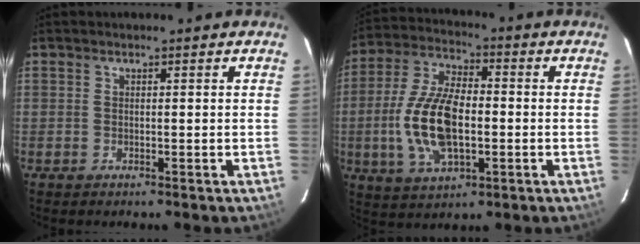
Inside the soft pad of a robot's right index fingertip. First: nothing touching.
{"total": 15.1, "force": [-2.3, 7.2, 13.1], "torque": [-0.276, 0.003, -0.040]}